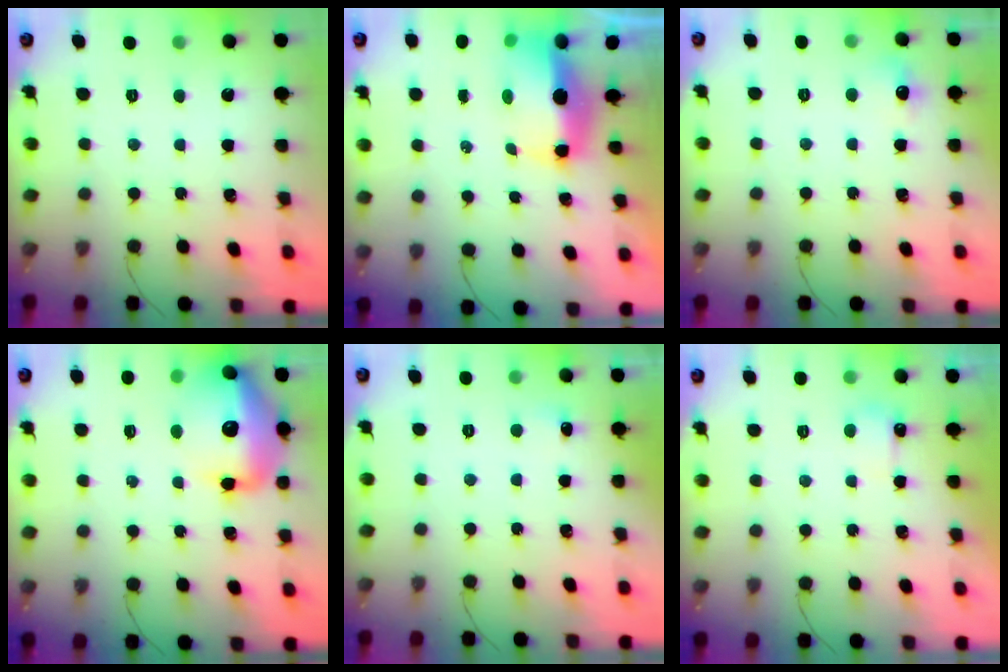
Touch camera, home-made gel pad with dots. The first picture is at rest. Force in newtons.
{"total": 10.1, "press": 9.8, "slide": 2.2}
{"total": 5.7, "press": 5.5, "slide": 1.3}
{"total": 17.4, "press": 17.1, "slide": 3.3}
{"total": 3.6, "press": 3.4, "slide": 1.0}
{"total": 3.2, "press": 3.1, "slide": 0.8}